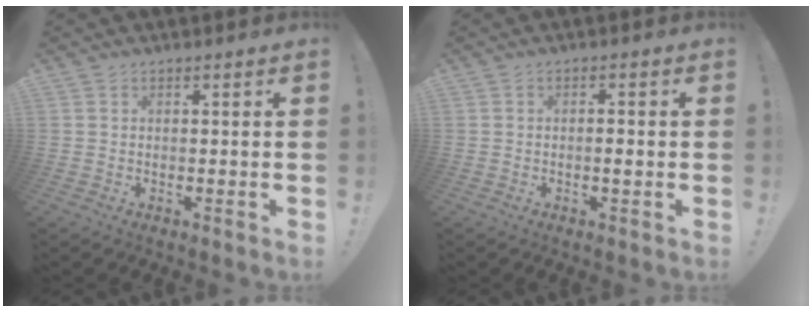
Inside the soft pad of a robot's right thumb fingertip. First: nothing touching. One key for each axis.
{"total": 2.0, "fx": -0.6, "fy": 0.3, "fz": 1.9, "tx": -0.015, "ty": -0.005, "tz": -0.015}